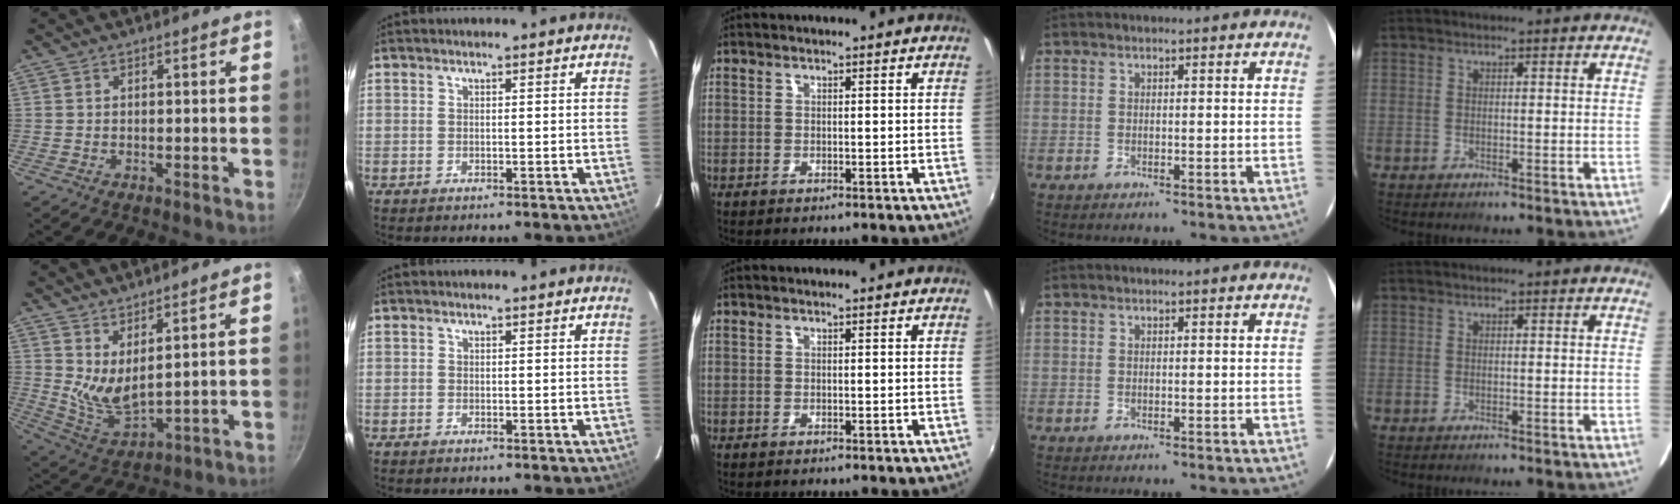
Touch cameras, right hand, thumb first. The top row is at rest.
{"thumb": {"total": 8.1, "force": [4.7, 2.7, 6.1], "torque": [-0.104, -0.061, 0.095]}}